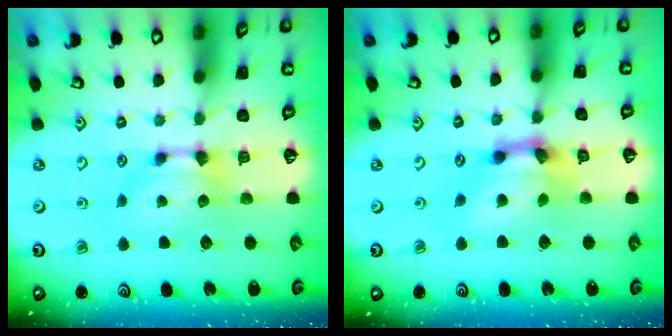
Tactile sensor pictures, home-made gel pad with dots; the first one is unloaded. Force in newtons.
{"total": 4.5, "press": 4.1, "slide": 1.9}